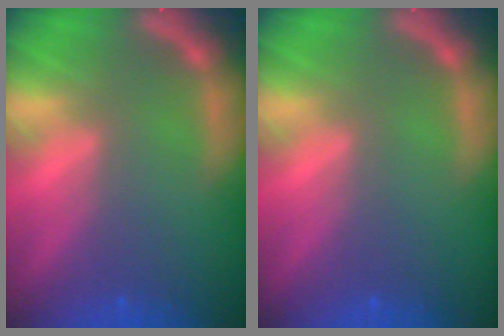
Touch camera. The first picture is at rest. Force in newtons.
{"total": 0.0}